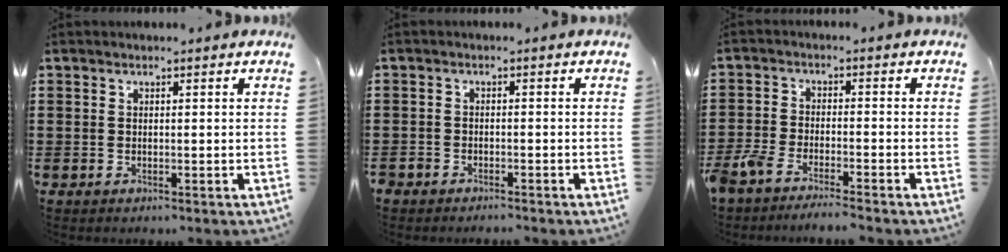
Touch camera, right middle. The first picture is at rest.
{"total": 1.7, "force": [-1.7, 0.4, -0.1], "torque": [-0.003, 0.004, -0.038]}
{"total": 4.5, "force": [-4.2, 0.5, 1.4], "torque": [-0.053, -0.009, -0.092]}